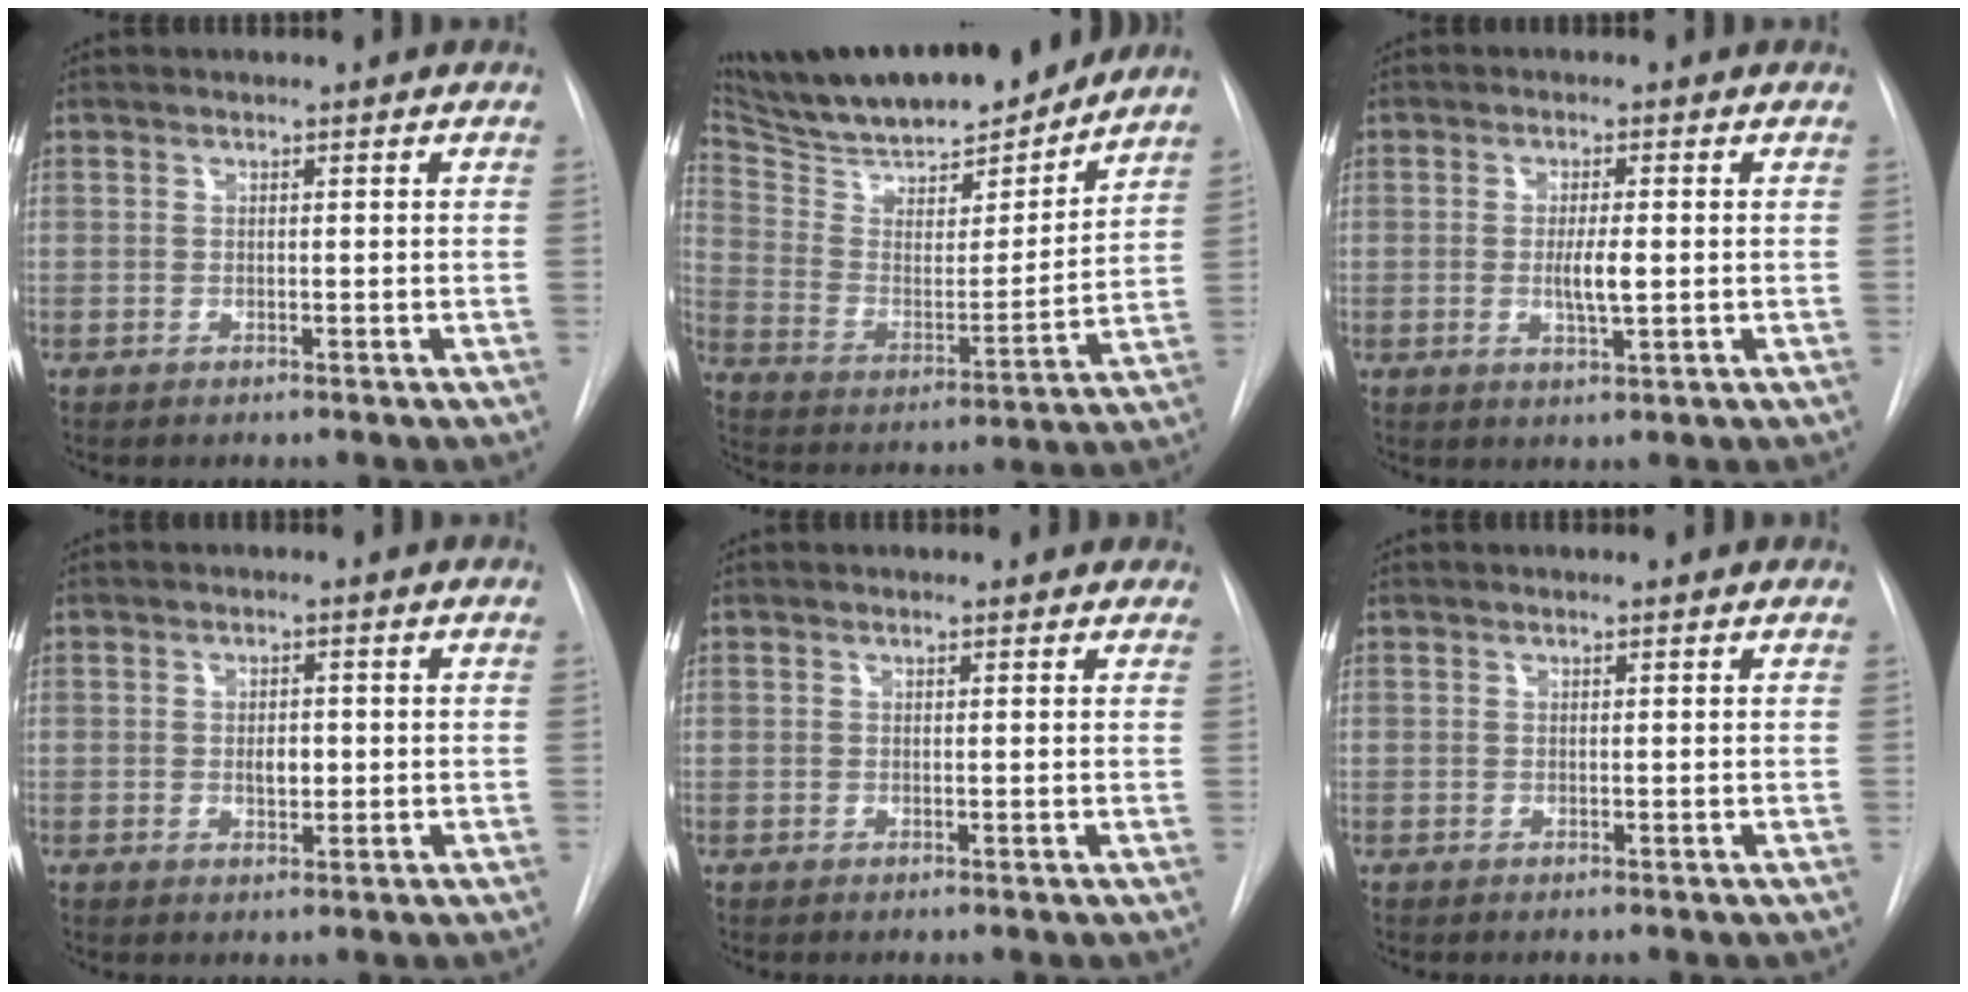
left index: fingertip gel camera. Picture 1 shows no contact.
{"total": 23.8, "force": [21.0, 4.3, 10.3], "torque": [-0.183, -0.005, 0.326]}
{"total": 3.8, "force": [-0.3, 0.7, 3.8], "torque": [-0.069, -0.004, -0.003]}
{"total": 2.4, "force": [0.0, 1.4, 2.0], "torque": [-0.033, 0.000, 0.002]}
{"total": 2.7, "force": [2.3, 1.1, 0.9], "torque": [-0.007, 0.008, 0.016]}
{"total": 0.7, "force": [0.6, 0.1, 0.2], "torque": [-0.010, 0.007, 0.008]}